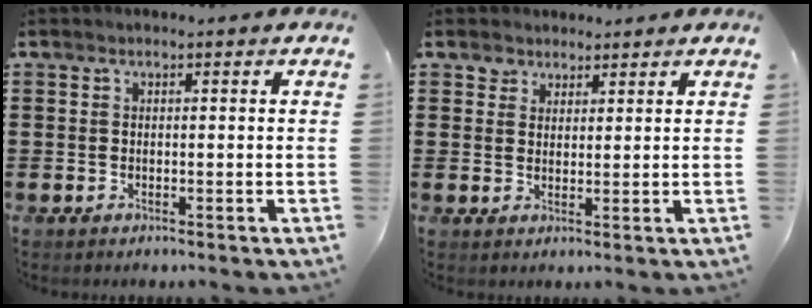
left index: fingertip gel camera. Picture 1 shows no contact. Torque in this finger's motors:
{"motor_torque": [0.04, 0.01, 0.01, -0.02]}